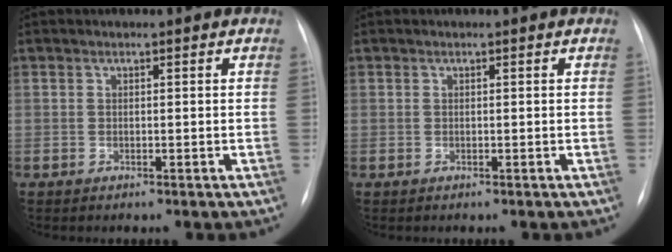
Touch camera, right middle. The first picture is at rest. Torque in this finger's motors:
{"motor_torque": [-0.89, 0.44, -0.23, -0.07]}